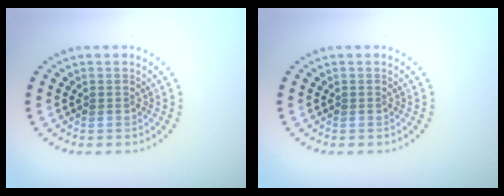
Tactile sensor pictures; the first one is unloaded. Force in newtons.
{"total": 0.0}